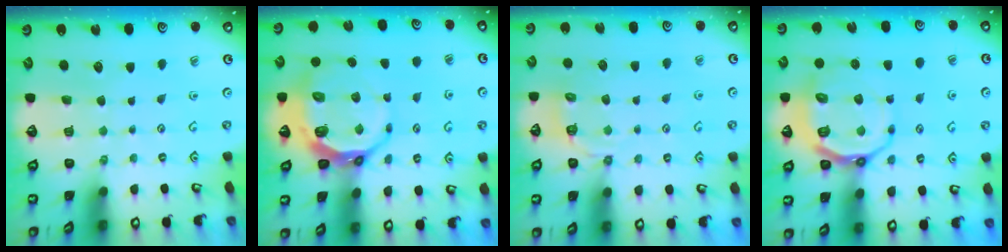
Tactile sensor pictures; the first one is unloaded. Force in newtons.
{"total": 11.0, "press": 10.1, "slide": 4.3}
{"total": 4.4, "press": 4.0, "slide": 1.9}
{"total": 12.5, "press": 12.1, "slide": 3.0}